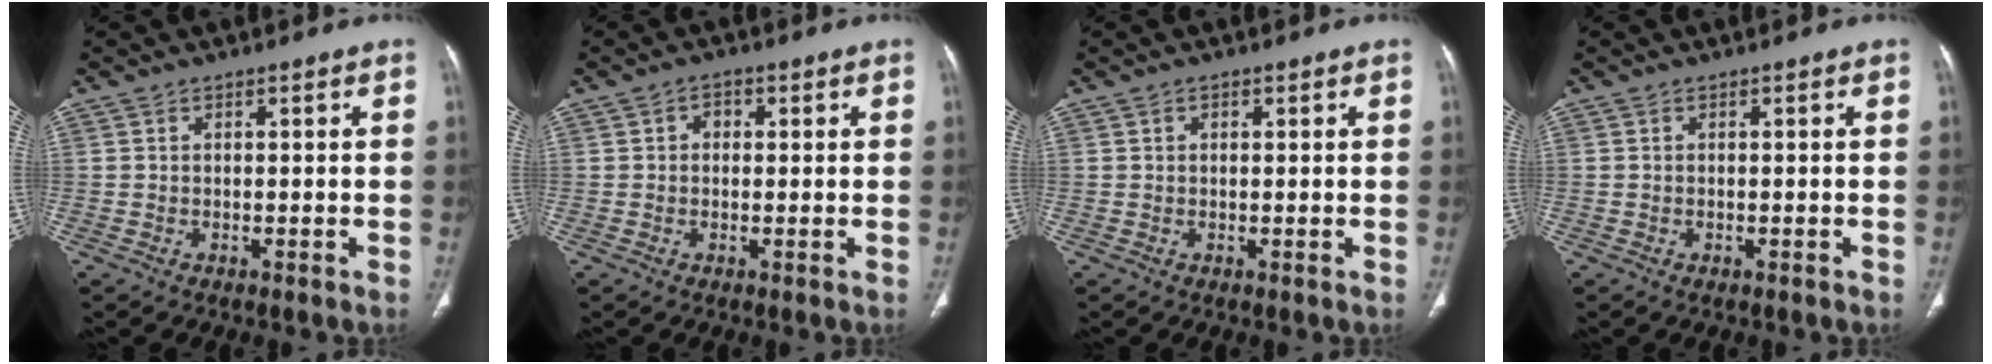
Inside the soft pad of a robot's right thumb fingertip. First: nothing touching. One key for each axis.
{"total": 2.1, "fx": 0.4, "fy": 1.7, "fz": 1.2, "tx": -0.008, "ty": 0.005, "tz": 0.003}
{"total": 0.9, "fx": 0.4, "fy": 0.7, "fz": 0.5, "tx": -0.003, "ty": 0.000, "tz": 0.005}
{"total": 0.0}